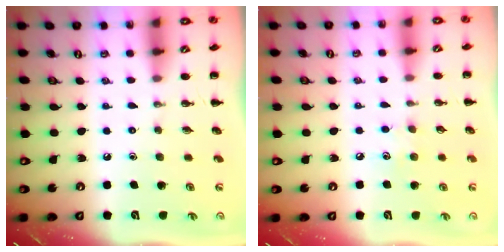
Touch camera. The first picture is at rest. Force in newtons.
{"total": 4.8, "press": 4.7, "slide": 1.2}